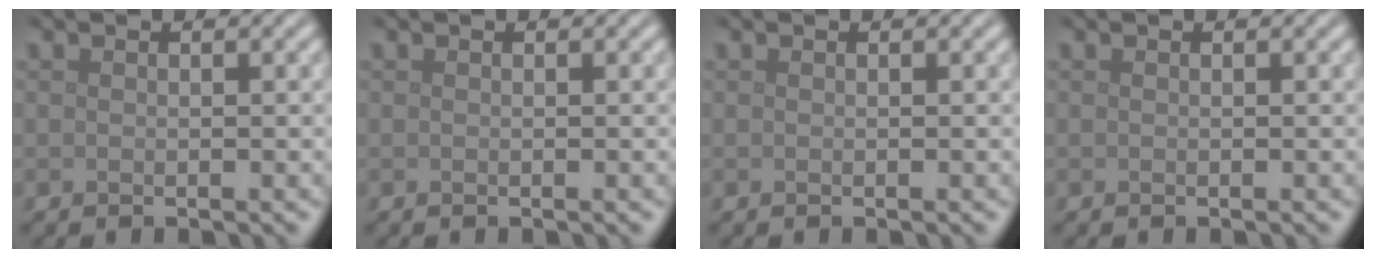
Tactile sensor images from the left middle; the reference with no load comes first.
{"total": 0.0}
{"total": 0.0}
{"total": 0.0}